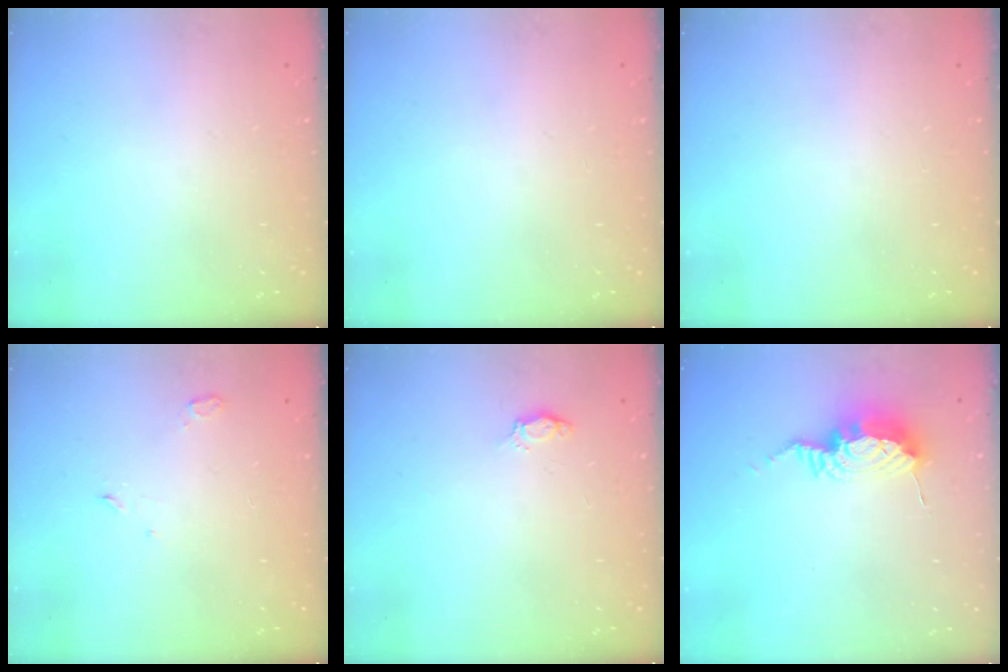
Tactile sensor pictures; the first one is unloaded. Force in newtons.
{"total": 0.0}
{"total": 0.0}
{"total": 2.7, "press": 2.6, "slide": 0.8}
{"total": 2.8, "press": 2.7, "slide": 0.4}
{"total": 9.8, "press": 9.7, "slide": 0.9}